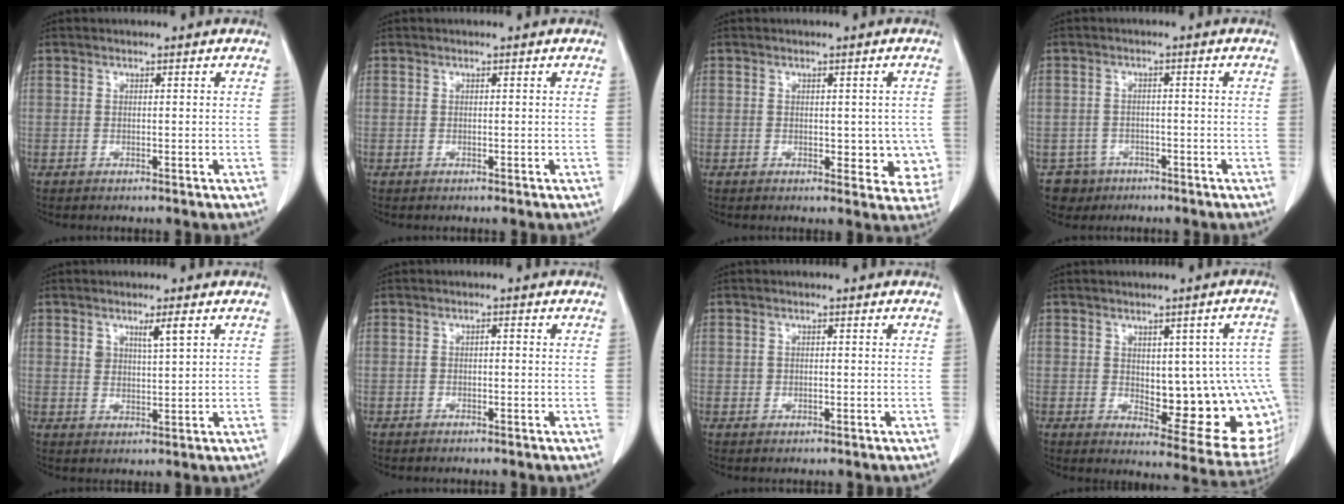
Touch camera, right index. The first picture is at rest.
{"total": 0.0}
{"total": 5.6, "force": [-0.3, 3.2, 4.6], "torque": [-0.029, 0.004, 0.001]}
{"total": 4.5, "force": [-2.6, 3.6, -0.5], "torque": [0.015, 0.011, -0.041]}
{"total": 3.4, "force": [1.9, 0.5, 2.8], "torque": [-0.050, 0.000, 0.034]}
{"total": 0.7, "force": [-0.2, 0.3, 0.6], "torque": [-0.010, 0.003, -0.005]}
{"total": 1.0, "force": [-0.1, 0.8, 0.6], "torque": [-0.013, 0.002, 0.000]}
{"total": 16.3, "force": [-0.9, 5.8, 15.2], "torque": [-0.135, 0.012, 0.013]}